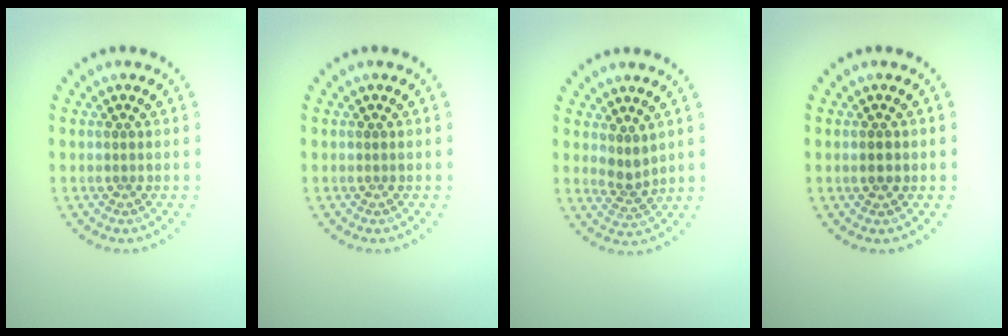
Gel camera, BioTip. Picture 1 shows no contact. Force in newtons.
{"total": 0.0}
{"total": 2.1, "press": 1.6, "slide": 1.4}
{"total": 1.2, "press": 1.2, "slide": 0.2}